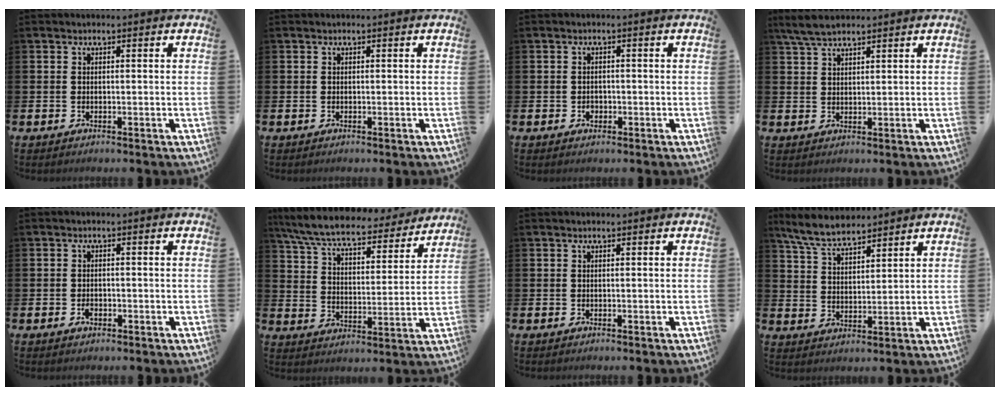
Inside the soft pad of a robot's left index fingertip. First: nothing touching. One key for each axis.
{"total": 0.0}
{"total": 1.2, "fx": -0.3, "fy": 1.0, "fz": 0.5, "tx": -0.010, "ty": 0.006, "tz": -0.009}
{"total": 4.7, "fx": 4.0, "fy": 1.1, "fz": 2.3, "tx": -0.060, "ty": -0.002, "tz": 0.075}
{"total": 1.4, "fx": -0.6, "fy": 1.0, "fz": 0.9, "tx": -0.015, "ty": 0.002, "tz": -0.012}
{"total": 8.4, "fx": 7.6, "fy": 1.4, "fz": 3.4, "tx": -0.103, "ty": -0.046, "tz": 0.130}
{"total": 0.0}
{"total": 6.9, "fx": 6.4, "fy": 1.4, "fz": 2.3, "tx": -0.071, "ty": -0.017, "tz": 0.119}